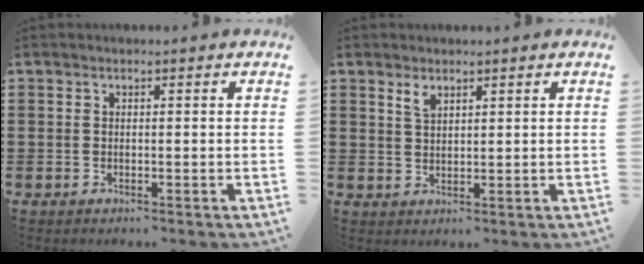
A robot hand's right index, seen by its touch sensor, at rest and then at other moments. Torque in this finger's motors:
{"motor_torque": [0.02, -0.01, 0.02, 0.03]}